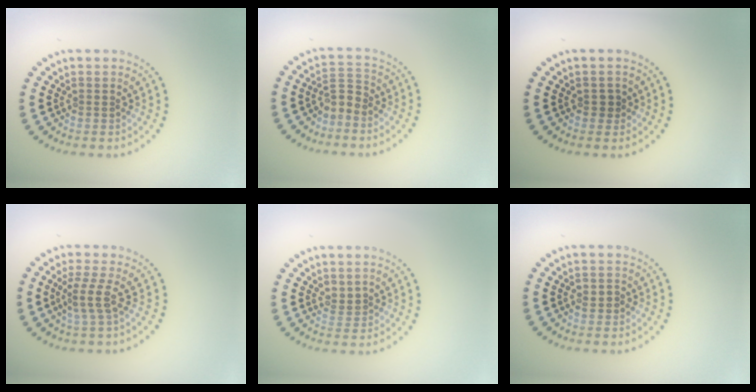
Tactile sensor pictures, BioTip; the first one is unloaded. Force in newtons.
{"total": 2.0, "press": 1.4, "slide": 1.4}
{"total": 0.8, "press": 0.7, "slide": 0.3}
{"total": 2.2, "press": 1.6, "slide": 1.5}
{"total": 1.0, "press": 0.8, "slide": 0.7}
{"total": 1.2, "press": 1.1, "slide": 0.5}